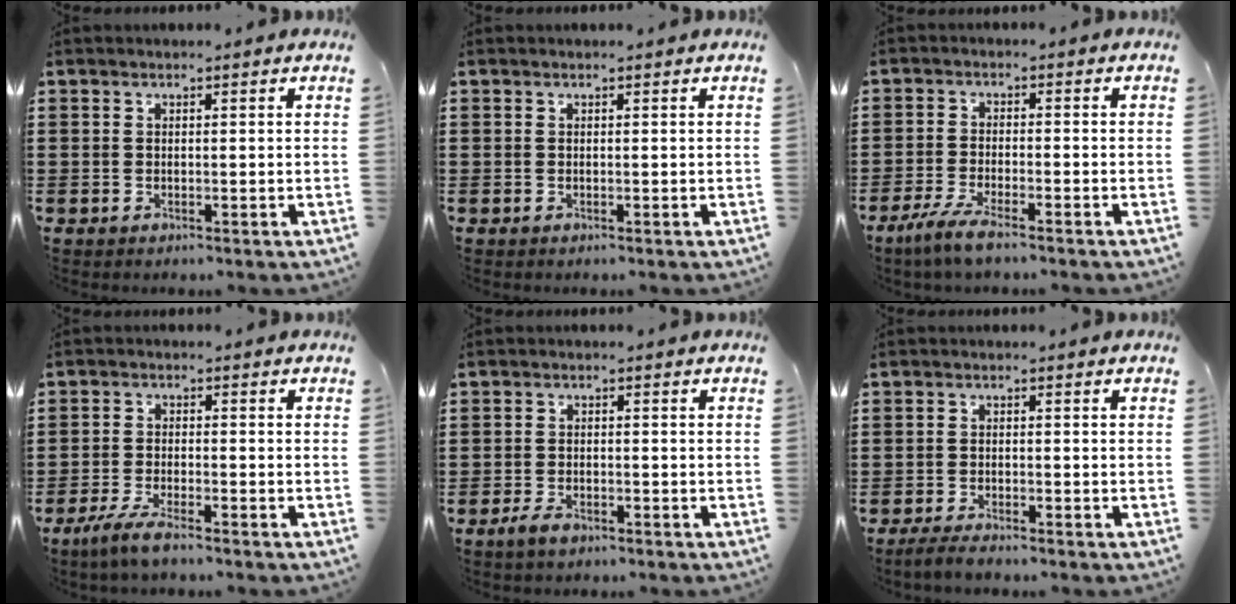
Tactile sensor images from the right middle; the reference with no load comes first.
{"total": 0.0}
{"total": 4.5, "force": [-3.5, 0.2, 2.7], "torque": [-0.067, -0.015, -0.070]}
{"total": 4.4, "force": [-3.5, 0.3, 2.6], "torque": [-0.064, -0.012, -0.070]}
{"total": 2.4, "force": [-1.8, 1.0, 1.3], "torque": [-0.032, -0.003, -0.036]}
{"total": 2.4, "force": [-2.3, 0.2, 0.9], "torque": [-0.032, -0.005, -0.048]}